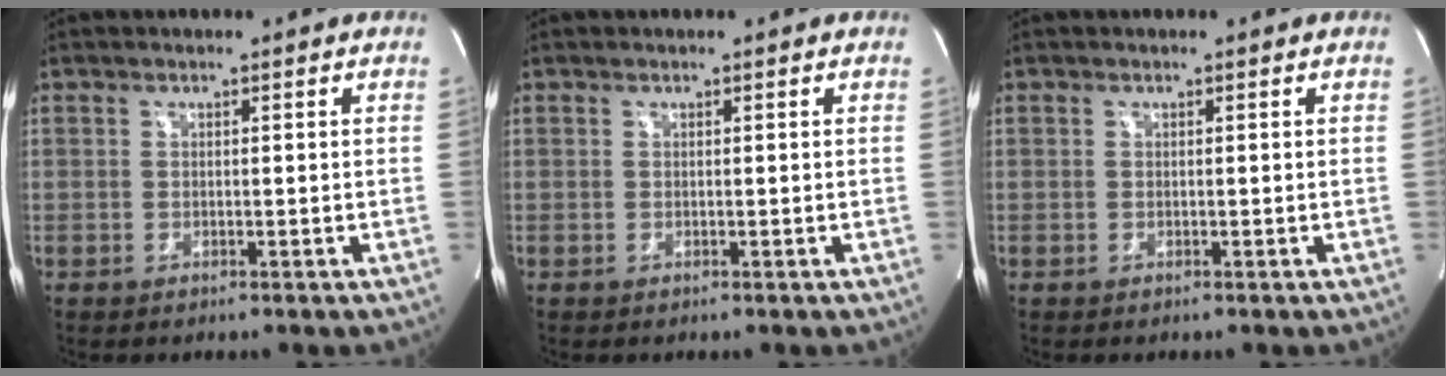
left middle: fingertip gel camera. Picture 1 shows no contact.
{"total": 0.0}
{"total": 0.0}